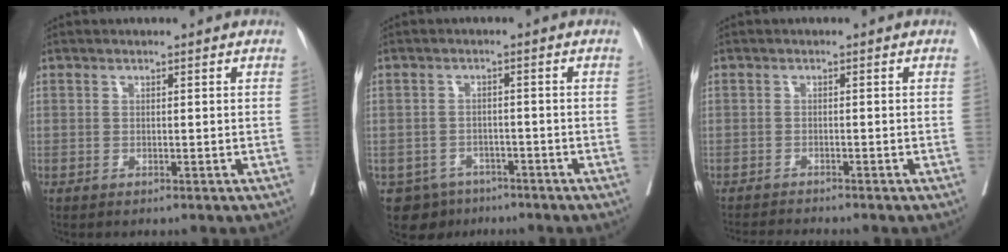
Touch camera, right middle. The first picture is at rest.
{"total": 4.7, "force": [-3.2, 3.4, 0.4], "torque": [0.003, 0.007, -0.045]}
{"total": 3.3, "force": [-3.1, -0.9, 0.5], "torque": [-0.004, -0.015, -0.052]}